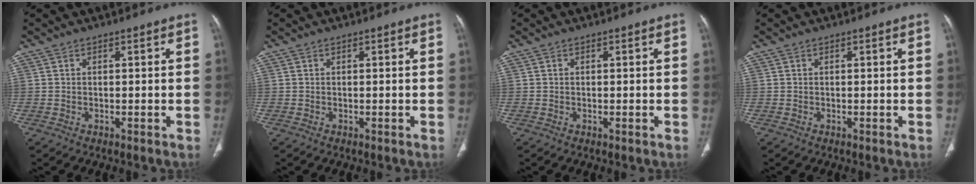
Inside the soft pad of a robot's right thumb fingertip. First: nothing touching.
{"total": 0.0}
{"total": 0.0}
{"total": 0.0}